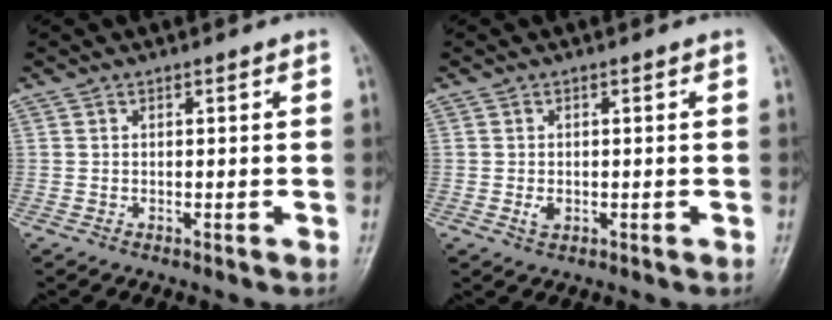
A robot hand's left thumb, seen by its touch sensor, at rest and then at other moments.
{"total": 1.7, "force": [-0.3, 1.2, 1.2], "torque": [-0.020, -0.002, -0.005]}